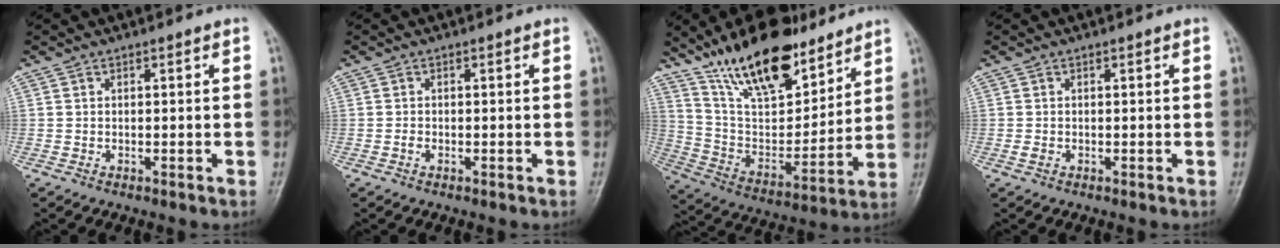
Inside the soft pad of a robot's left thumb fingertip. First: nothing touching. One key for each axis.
{"total": 0.7, "fx": -0.2, "fy": 0.4, "fz": 0.5, "tx": -0.008, "ty": 0.005, "tz": -0.004}
{"total": 21.8, "fx": 15.3, "fy": 8.7, "fz": 12.8, "tx": -0.169, "ty": -0.073, "tz": 0.275}
{"total": 1.0, "fx": -0.1, "fy": 0.6, "fz": 0.8, "tx": -0.011, "ty": 0.007, "tz": 0.002}